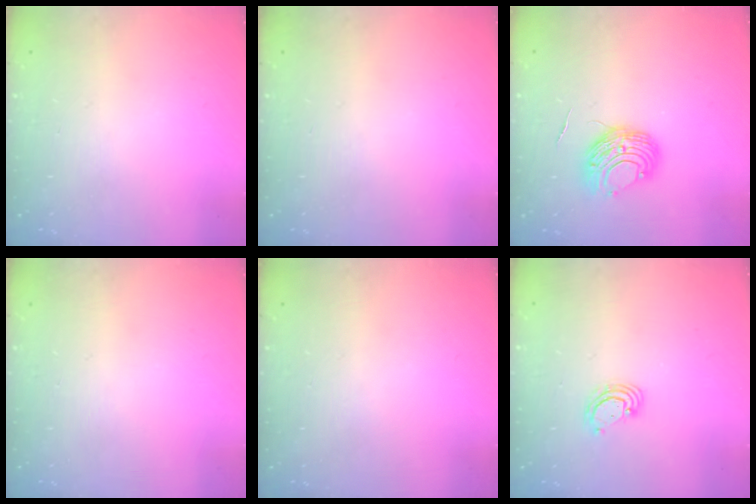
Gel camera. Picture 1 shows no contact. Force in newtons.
{"total": 0.0}
{"total": 9.4, "press": 9.3, "slide": 0.6}
{"total": 0.0}
{"total": 0.0}
{"total": 3.0, "press": 2.9, "slide": 0.3}